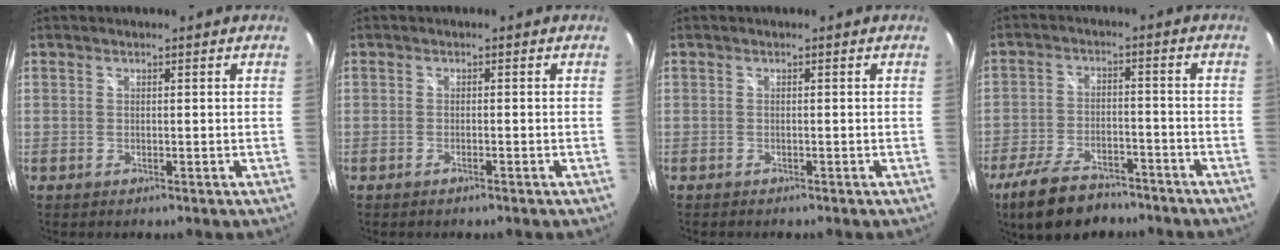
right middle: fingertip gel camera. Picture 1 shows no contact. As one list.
[{"total": 1.0, "force": [-0.9, 0.1, 0.5], "torque": [-0.010, -0.001, -0.017]}, {"total": 0.8, "force": [-0.8, 0.3, 0.1], "torque": [-0.006, -0.004, -0.014]}, {"total": 13.2, "force": [-10.0, 5.5, 6.6], "torque": [-0.150, -0.015, -0.169]}]